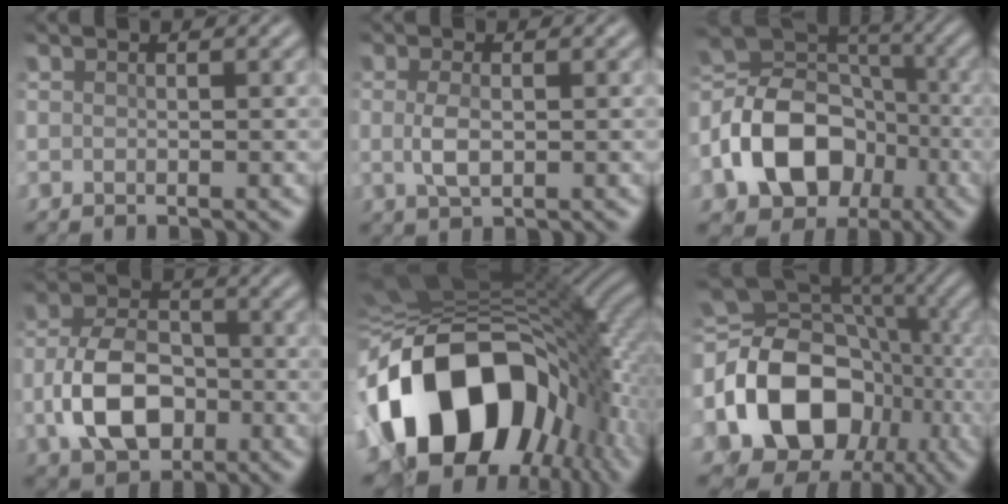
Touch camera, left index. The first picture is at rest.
{"total": 2.3, "force": [0.1, 0.9, 2.1], "torque": [-0.055, 0.001, 0.005]}
{"total": 13.1, "force": [-3.9, 9.9, 7.7], "torque": [-0.168, -0.008, -0.072]}
{"total": 7.8, "force": [-2.2, 5.0, 5.5], "torque": [-0.115, 0.004, -0.043]}
{"total": 18.3, "force": [-4.6, 12.7, 12.3], "torque": [-0.241, -0.012, -0.072]}
{"total": 15.8, "force": [-2.6, 12.0, 10.0], "torque": [-0.199, -0.009, -0.030]}